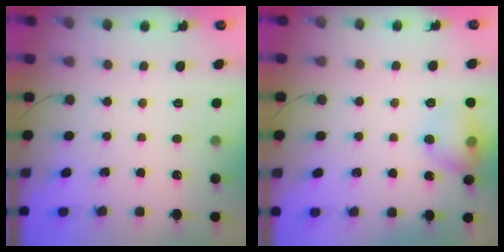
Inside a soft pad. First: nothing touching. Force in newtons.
{"total": 10.6, "press": 10.5, "slide": 1.6}